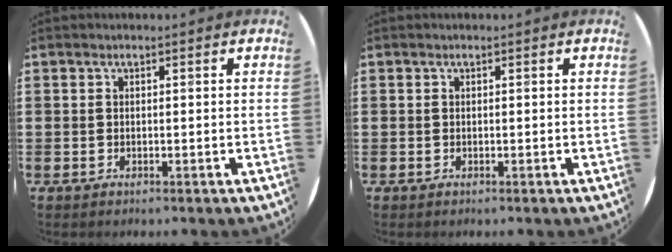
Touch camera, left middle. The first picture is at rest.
{"total": 0.0}